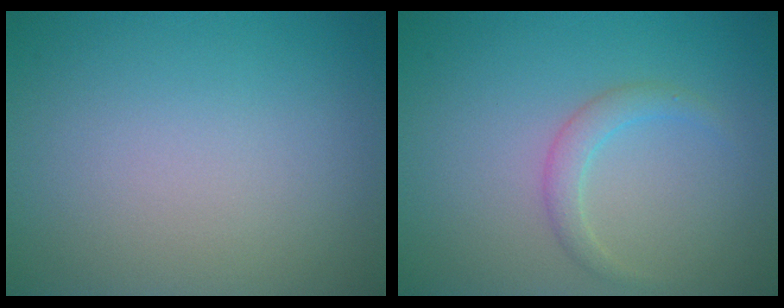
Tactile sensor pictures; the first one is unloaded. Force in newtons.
{"total": 1.7, "press": 1.7, "slide": 0.1}